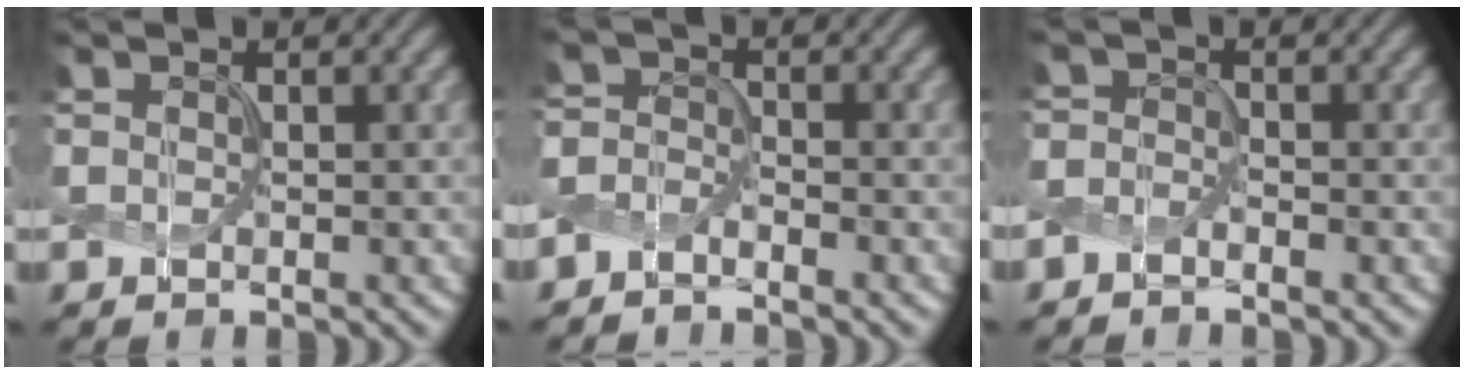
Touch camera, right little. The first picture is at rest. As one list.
[{"total": 2.3, "force": [-2.2, -0.3, 0.3], "torque": [-0.011, -0.001, -0.049]}, {"total": 1.8, "force": [-1.8, -0.4, 0.0], "torque": [-0.004, -0.002, -0.038]}]